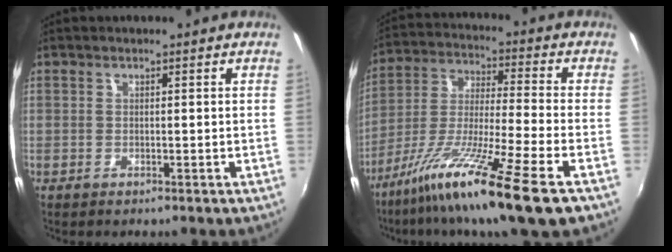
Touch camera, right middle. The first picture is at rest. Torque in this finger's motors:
{"motor_torque": [1.19, -0.95, 0.57, 0.21]}